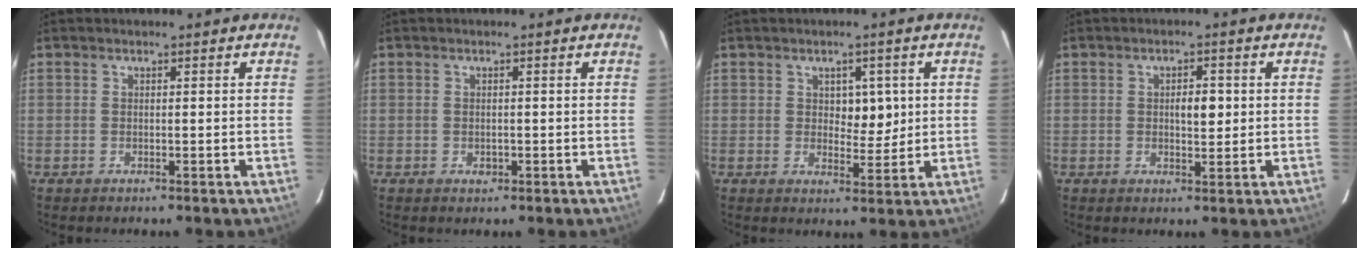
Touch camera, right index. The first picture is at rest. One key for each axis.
{"total": 0.9, "fx": -0.4, "fy": 0.5, "fz": 0.6, "tx": -0.013, "ty": -0.002, "tz": -0.003}
{"total": 4.3, "fx": 1.0, "fy": 2.7, "fz": 3.2, "tx": -0.035, "ty": 0.000, "tz": 0.019}
{"total": 3.4, "fx": 0.3, "fy": 1.4, "fz": 3.0, "tx": -0.048, "ty": 0.003, "tz": 0.007}